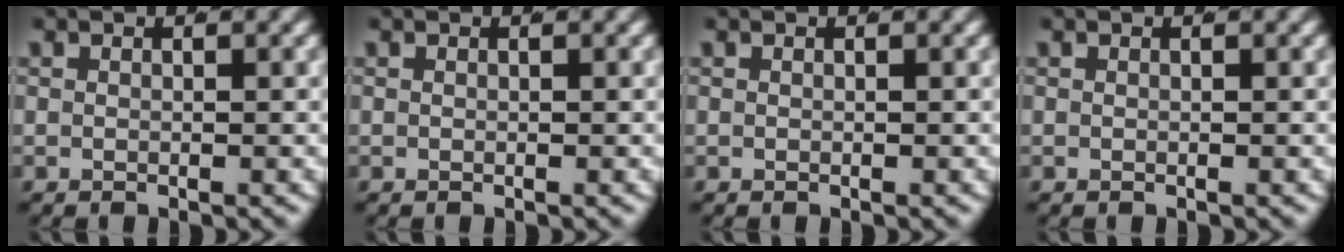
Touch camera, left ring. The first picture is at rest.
{"total": 0.0}
{"total": 0.0}
{"total": 0.0}